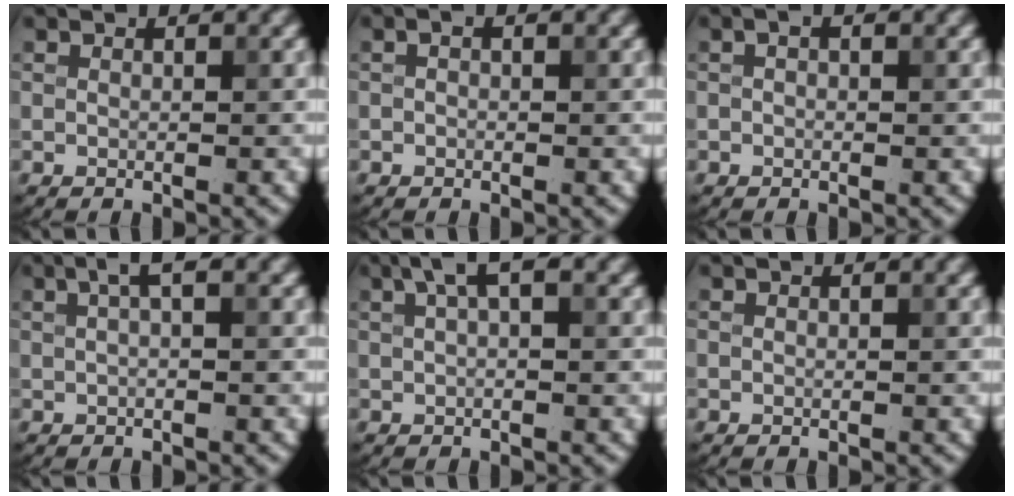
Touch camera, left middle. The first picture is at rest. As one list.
[{"total": 0.5, "force": [-0.1, 0.3, 0.4], "torque": [-0.006, 0.001, -0.004]}, {"total": 0.7, "force": [0.1, 0.4, 0.6], "torque": [-0.010, 0.001, -0.002]}, {"total": 1.7, "force": [0.6, 0.3, 1.5], "torque": [-0.028, 0.008, 0.009]}, {"total": 2.4, "force": [1.1, 0.6, 2.0], "torque": [-0.034, 0.008, 0.018]}, {"total": 0.0}]